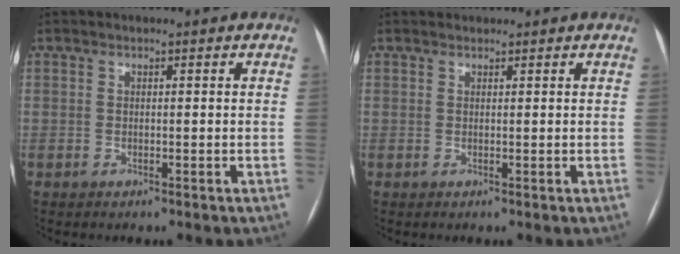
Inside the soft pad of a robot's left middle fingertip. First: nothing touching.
{"total": 0.8, "force": [0.8, 0.3, -0.1], "torque": [-0.003, 0.013, 0.014]}